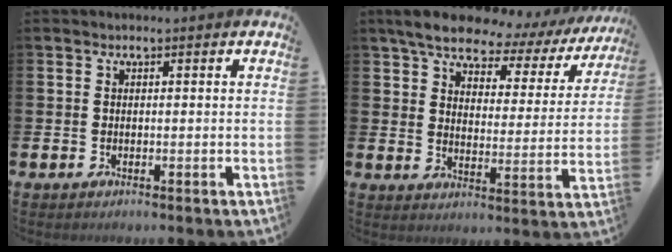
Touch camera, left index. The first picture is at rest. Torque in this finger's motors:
{"motor_torque": [1.65, -0.49, 0.28, 0.21]}